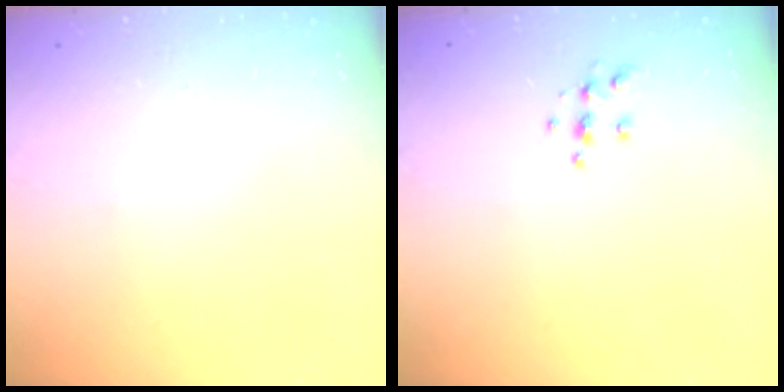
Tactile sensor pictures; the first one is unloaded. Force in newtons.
{"total": 5.5, "press": 5.5, "slide": 0.5}